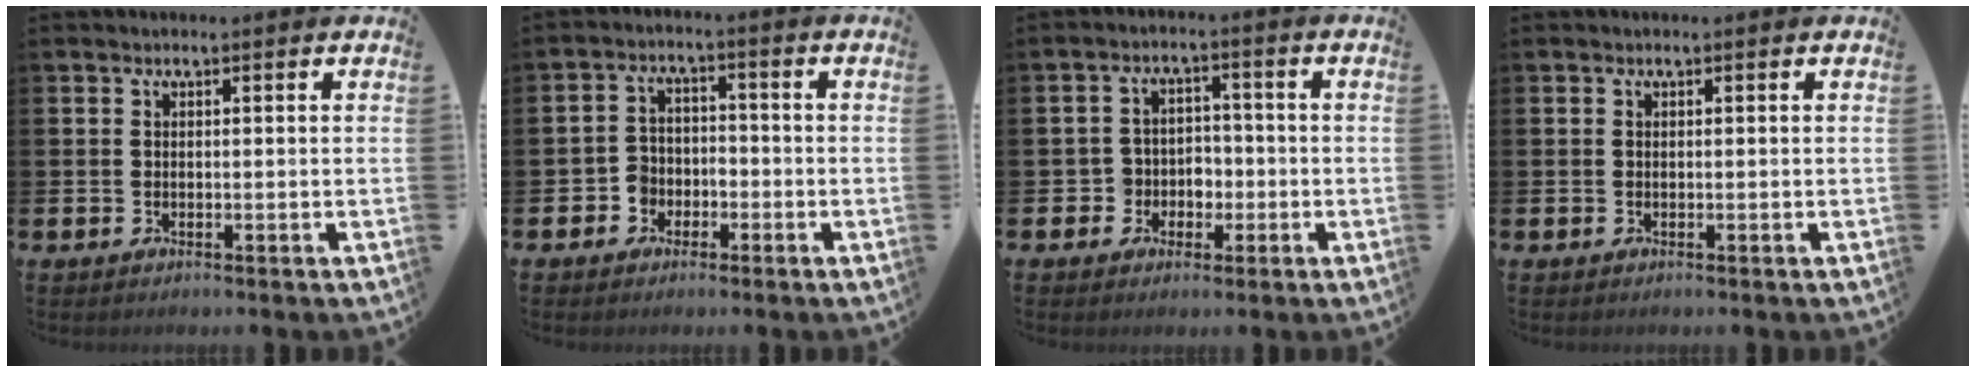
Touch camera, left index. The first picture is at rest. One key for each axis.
{"total": 3.3, "fx": -2.1, "fy": 2.5, "fz": 0.4, "tx": -0.017, "ty": 0.003, "tz": -0.048}
{"total": 3.8, "fx": -1.3, "fy": 3.6, "fz": 0.3, "tx": -0.015, "ty": 0.004, "tz": -0.035}
{"total": 0.0}